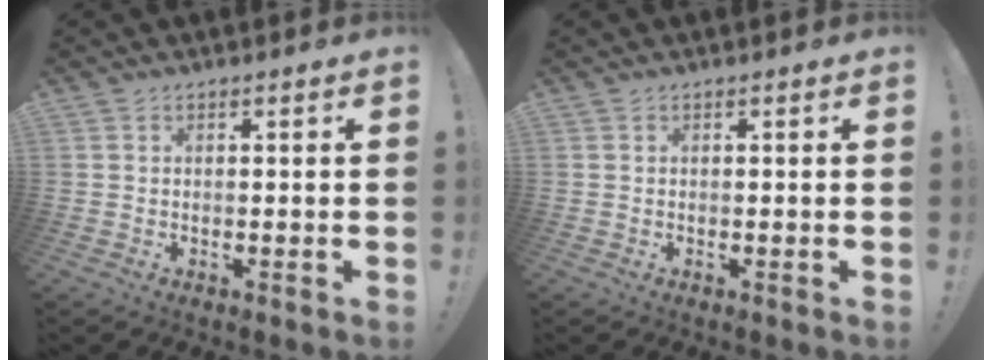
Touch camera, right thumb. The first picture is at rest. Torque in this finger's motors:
{"motor_torque": [-0.01, -0.01, 0.01, 0.03, 0.02]}